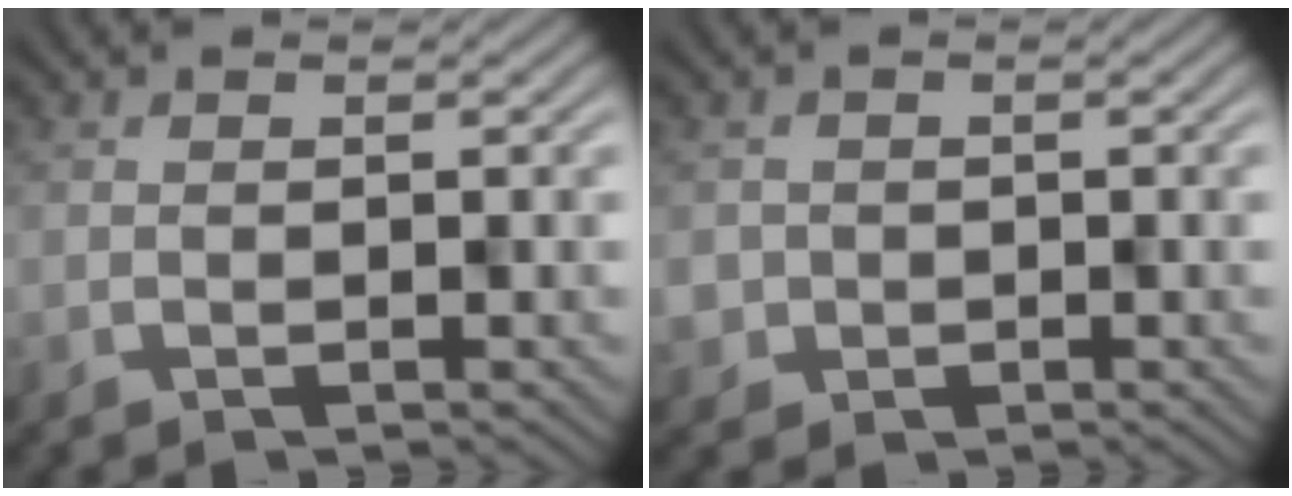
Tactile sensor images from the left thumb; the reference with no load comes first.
{"total": 1.8, "force": [-0.3, 1.8, -0.4], "torque": [0.007, -0.008, -0.007]}